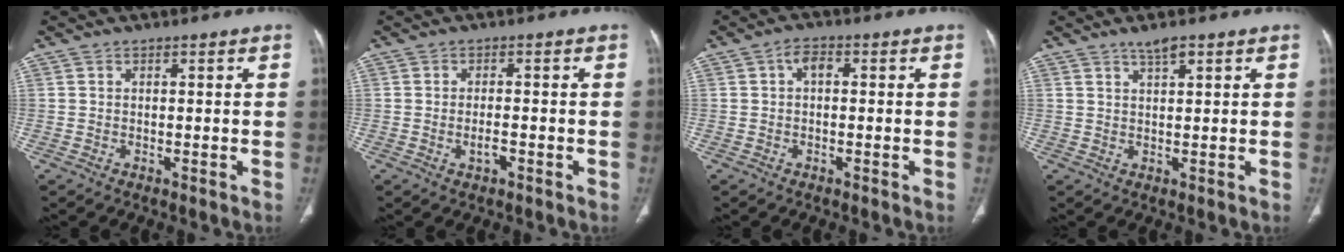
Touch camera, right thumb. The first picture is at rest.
{"total": 2.3, "force": [-1.0, 0.9, 1.9], "torque": [-0.036, 0.004, -0.017]}
{"total": 2.4, "force": [0.2, 1.5, 2.0], "torque": [-0.029, 0.008, -0.005]}
{"total": 2.5, "force": [1.8, 0.4, 1.8], "torque": [-0.033, -0.008, 0.032]}